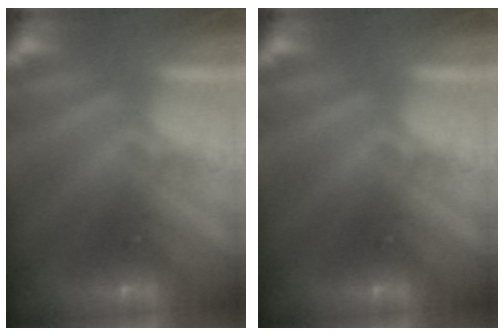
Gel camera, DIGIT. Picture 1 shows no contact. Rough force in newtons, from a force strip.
{"total": 0.0}